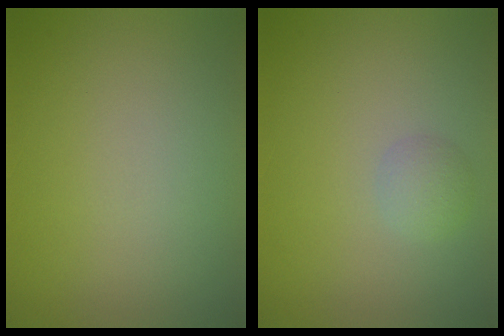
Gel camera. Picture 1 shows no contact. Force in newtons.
{"total": 1.4, "press": 1.4, "slide": 0.1}